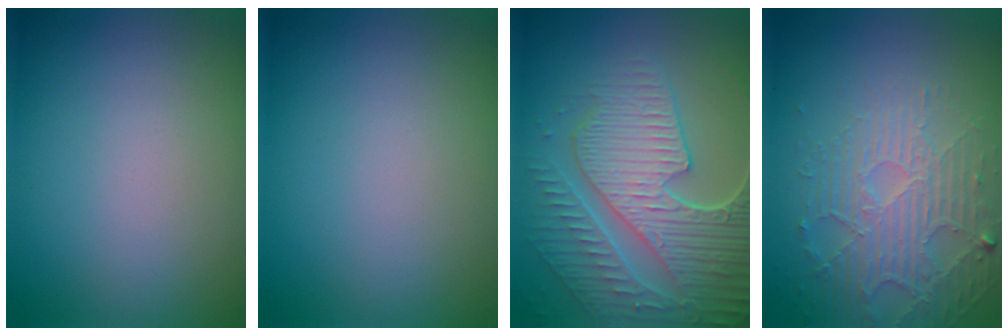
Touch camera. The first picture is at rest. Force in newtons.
{"total": 0.0}
{"total": 8.9, "press": 6.3, "slide": 6.3}
{"total": 5.0, "press": 3.4, "slide": 3.6}